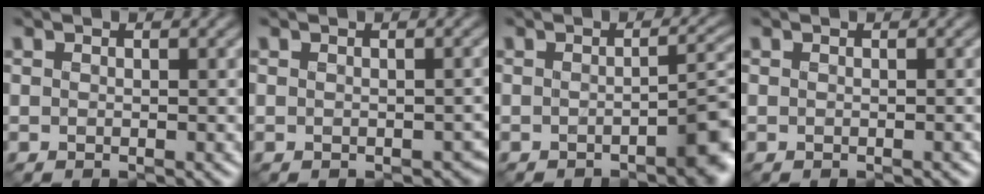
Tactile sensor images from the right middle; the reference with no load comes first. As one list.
[{"total": 2.9, "force": [-0.3, 2.2, 1.8], "torque": [-0.025, -0.011, -0.008]}, {"total": 3.8, "force": [-1.9, 1.1, 3.2], "torque": [-0.035, 0.004, -0.037]}, {"total": 0.0}]